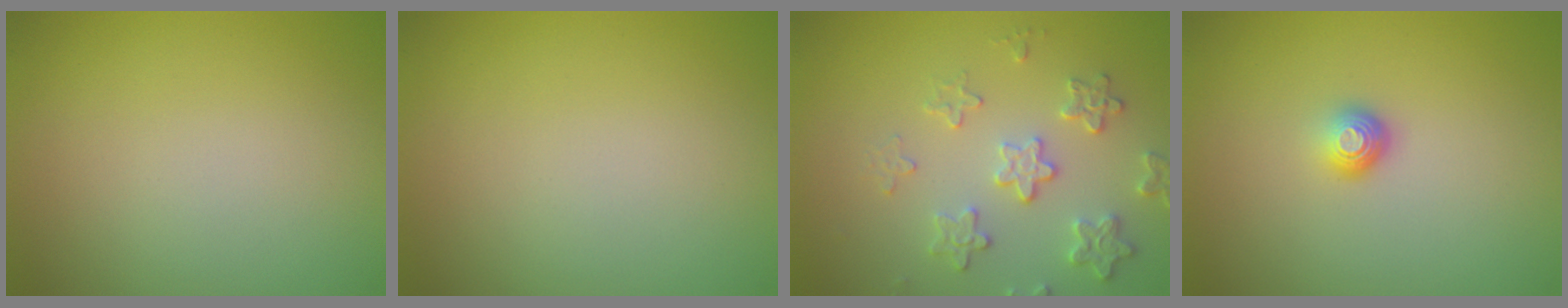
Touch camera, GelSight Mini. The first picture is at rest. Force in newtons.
{"total": 0.0}
{"total": 3.1, "press": 3.0, "slide": 0.5}
{"total": 1.6, "press": 1.1, "slide": 1.1}